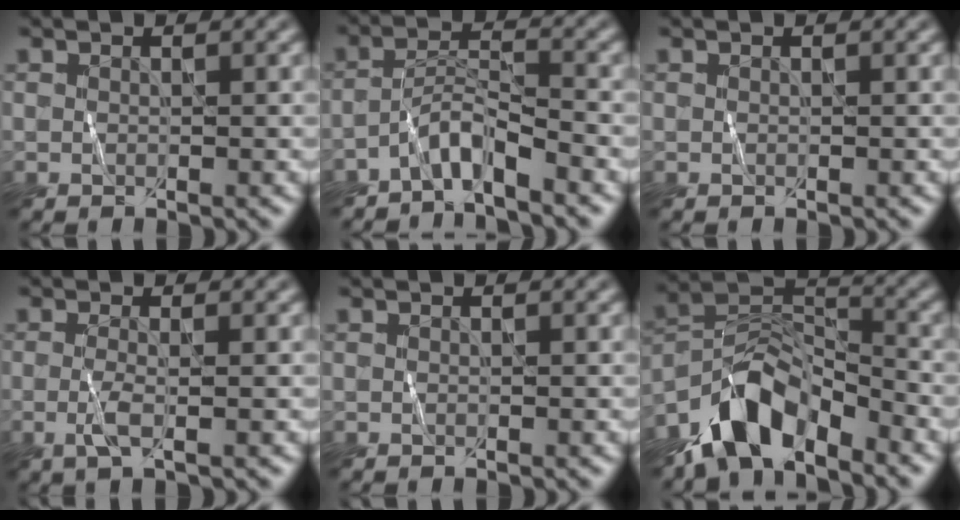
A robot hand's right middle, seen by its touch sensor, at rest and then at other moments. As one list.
[{"total": 3.2, "force": [-2.7, 0.3, 1.6], "torque": [-0.026, 0.014, -0.059]}, {"total": 0.0}, {"total": 1.7, "force": [-0.5, 0.3, 1.5], "torque": [-0.040, -0.002, -0.012]}, {"total": 0.0}, {"total": 7.0, "force": [-5.4, 3.0, 3.5], "torque": [-0.052, 0.012, -0.105]}]